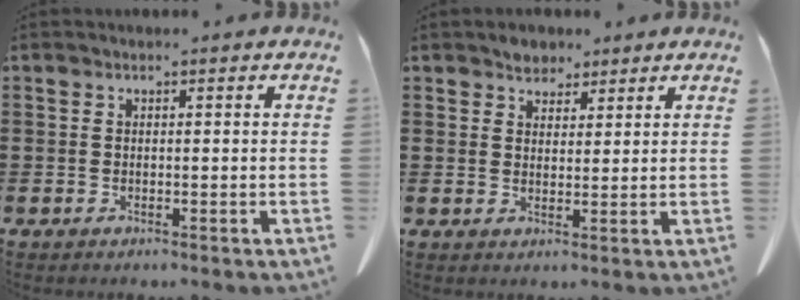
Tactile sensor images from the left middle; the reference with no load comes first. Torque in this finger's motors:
{"motor_torque": [1.14, 1.00, 0.07, 0.02]}